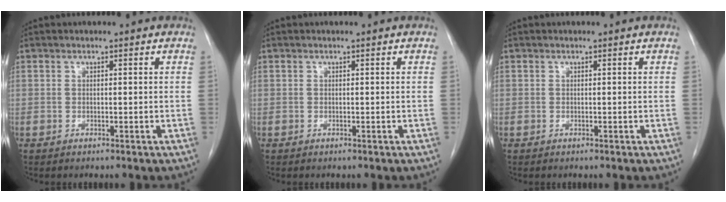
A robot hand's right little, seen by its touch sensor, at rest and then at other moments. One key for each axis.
{"total": 0.0}
{"total": 0.0}